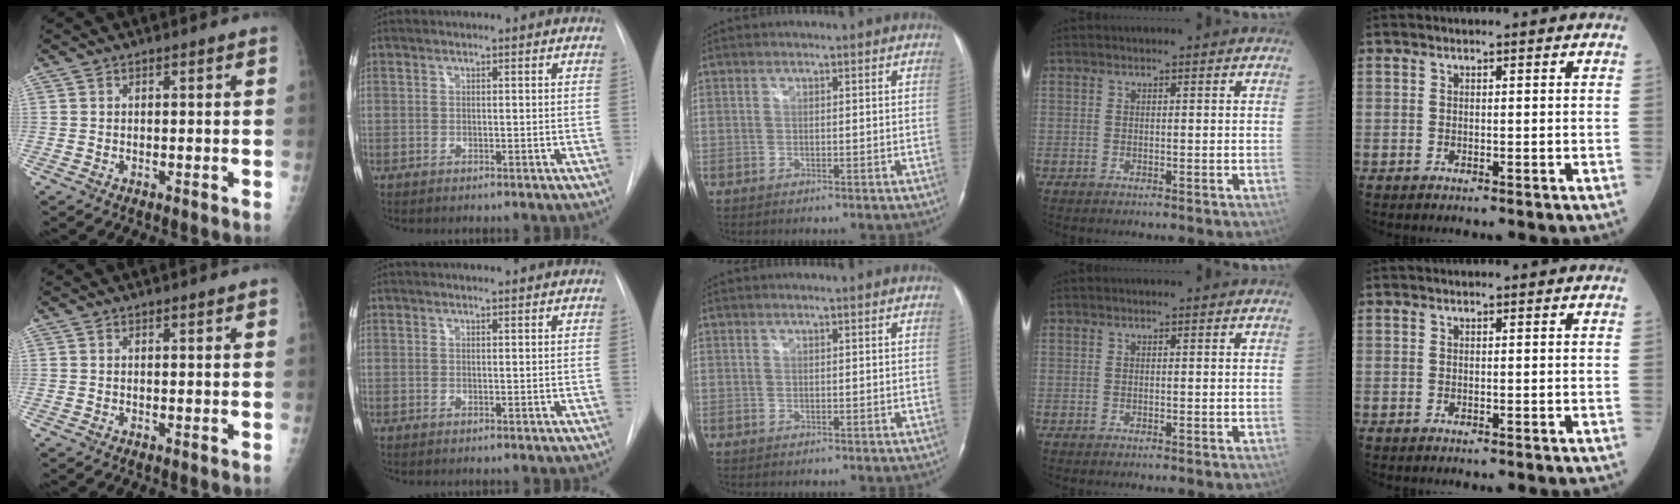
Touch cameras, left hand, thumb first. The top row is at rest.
{"thumb": {"total": 1.0, "force": [0.8, 0.2, 0.7], "torque": [-0.007, 0.001, 0.009]}, "index": {"total": 1.3, "force": [1.3, 0.0, 0.1], "torque": [-0.009, 0.007, 0.017]}}